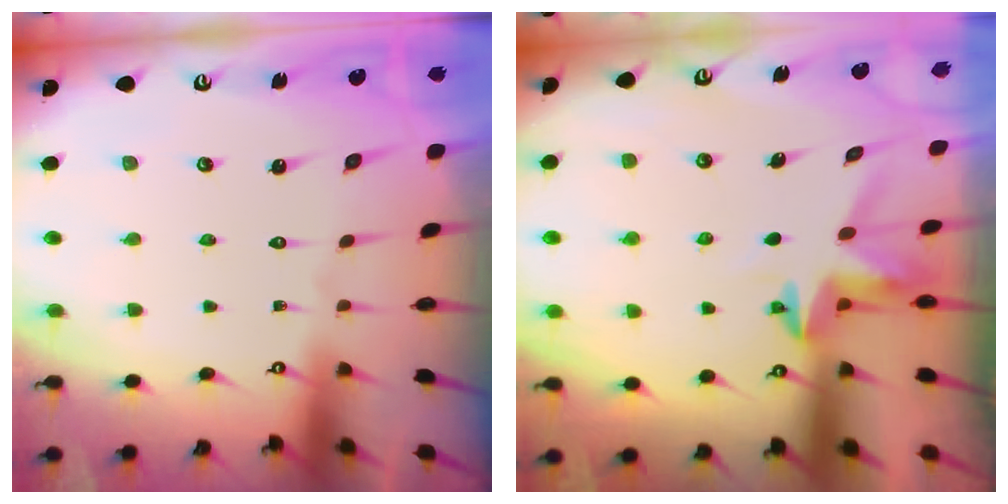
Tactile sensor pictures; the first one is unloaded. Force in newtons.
{"total": 3.9, "press": 3.9, "slide": 0.3}